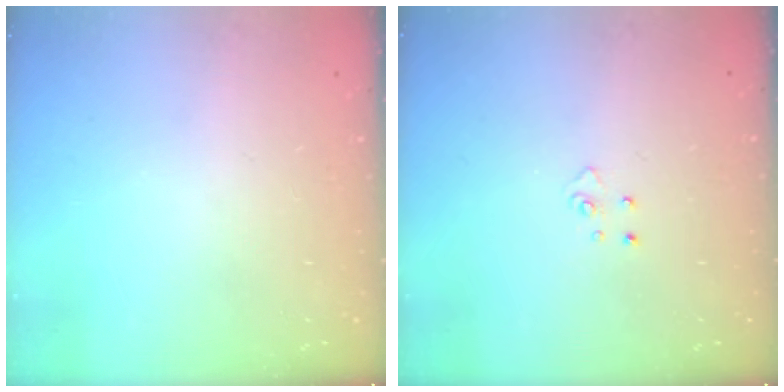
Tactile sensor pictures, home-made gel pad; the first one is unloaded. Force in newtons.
{"total": 3.7, "press": 3.7, "slide": 0.3}